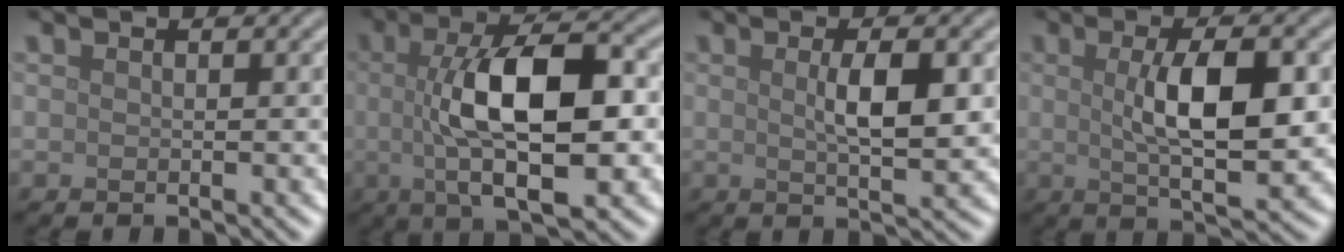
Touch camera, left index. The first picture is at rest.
{"total": 10.2, "force": [-0.1, 3.8, 9.4], "torque": [-0.156, 0.002, -0.002]}
{"total": 3.8, "force": [0.5, 0.9, 3.7], "torque": [-0.066, -0.001, 0.009]}
{"total": 7.2, "force": [0.6, 2.3, 6.8], "torque": [-0.115, -0.001, 0.010]}